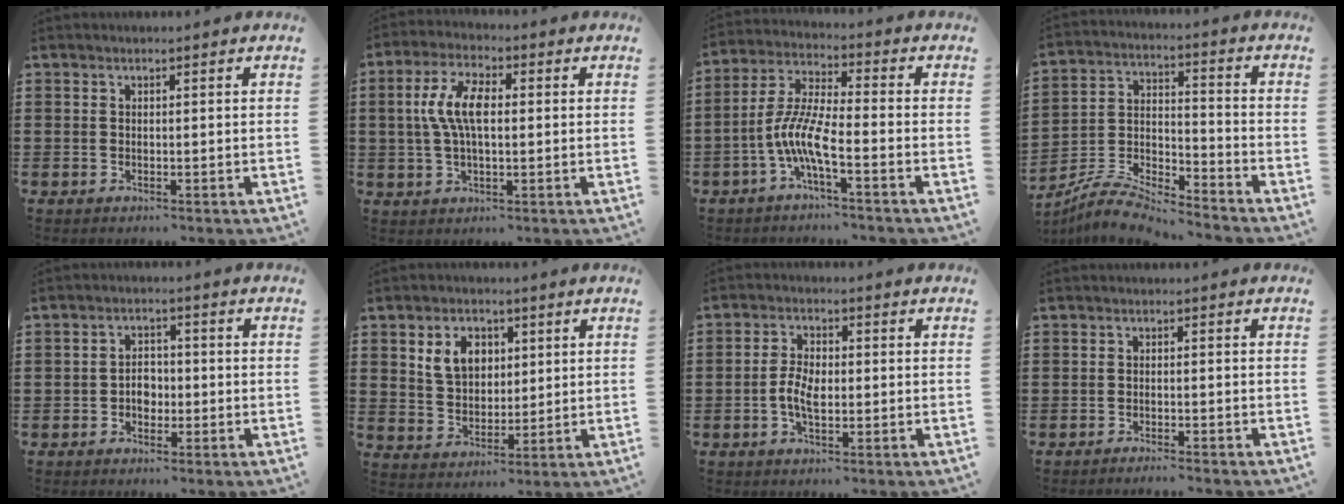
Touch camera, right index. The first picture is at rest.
{"total": 7.4, "force": [0.7, 3.1, 6.6], "torque": [-0.154, 0.005, 0.004]}
{"total": 7.8, "force": [-3.2, 1.4, 6.9], "torque": [-0.164, -0.012, -0.066]}
{"total": 6.8, "force": [-6.5, 0.7, 1.6], "torque": [-0.043, 0.003, -0.132]}
{"total": 3.2, "force": [-0.8, 2.3, 2.1], "torque": [-0.035, 0.002, -0.018]}
{"total": 6.0, "force": [2.4, 4.5, 3.3], "torque": [-0.073, 0.014, 0.042]}
{"total": 4.4, "force": [-0.9, 2.1, 3.7], "torque": [-0.089, -0.001, -0.023]}
{"total": 1.2, "force": [-1.2, -0.4, 0.1], "torque": [-0.001, 0.004, -0.022]}